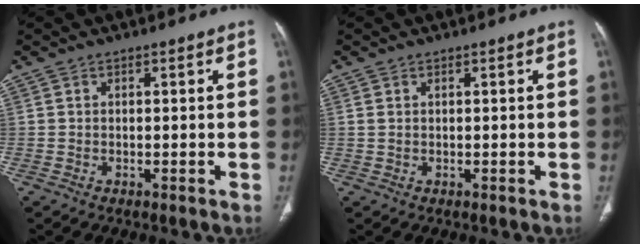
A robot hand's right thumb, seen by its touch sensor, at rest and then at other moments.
{"total": 0.8, "force": [0.3, 0.4, 0.6], "torque": [-0.019, 0.012, 0.012]}